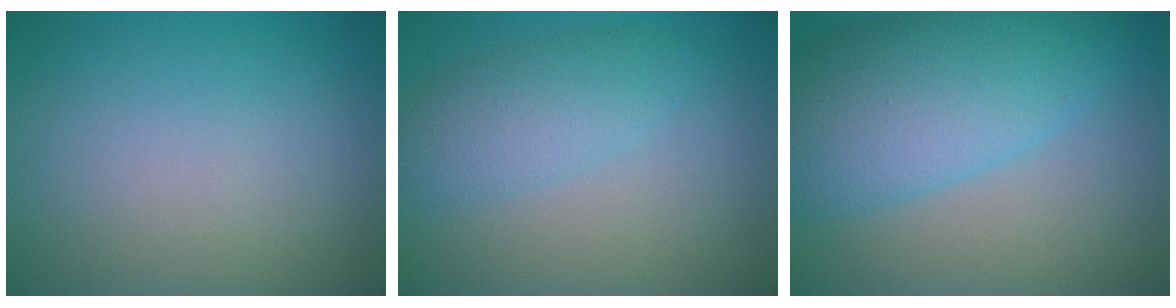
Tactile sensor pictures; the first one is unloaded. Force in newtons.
{"total": 3.3, "press": 3.3, "slide": 0.1}
{"total": 8.6, "press": 8.6, "slide": 0.2}